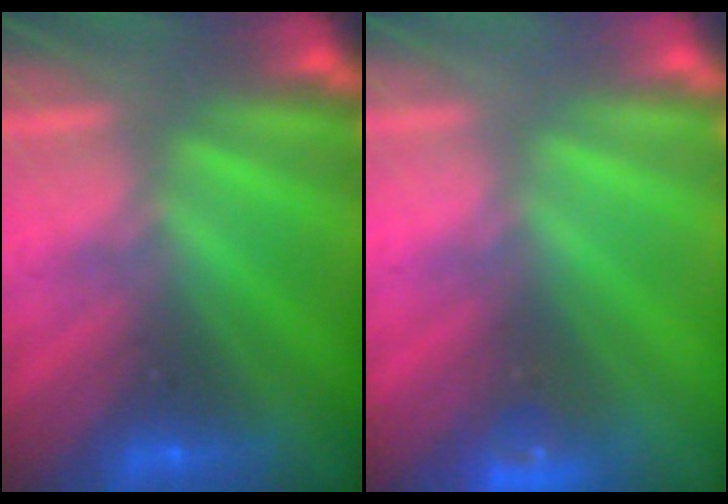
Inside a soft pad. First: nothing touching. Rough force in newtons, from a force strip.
{"total": 3.4}